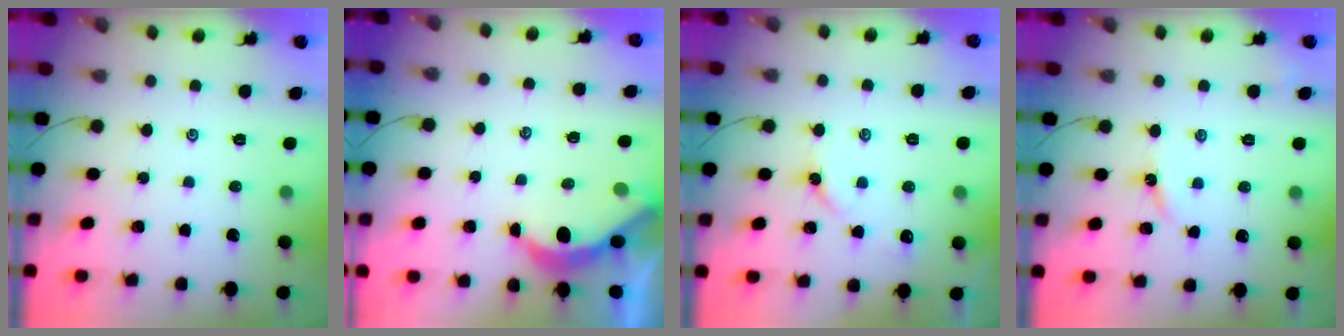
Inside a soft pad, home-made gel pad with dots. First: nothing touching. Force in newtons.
{"total": 4.4, "press": 4.4, "slide": 0.6}
{"total": 3.9, "press": 3.9, "slide": 0.5}
{"total": 4.6, "press": 4.6, "slide": 0.6}